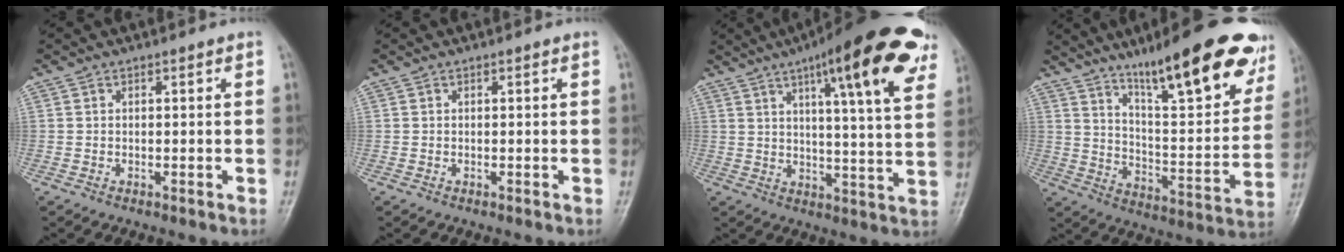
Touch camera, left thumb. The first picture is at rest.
{"total": 0.0}
{"total": 22.1, "force": [12.1, 4.3, 18.0], "torque": [-0.232, -0.029, 0.160]}
{"total": 25.3, "force": [16.3, 5.8, 18.5], "torque": [-0.232, -0.058, 0.253]}